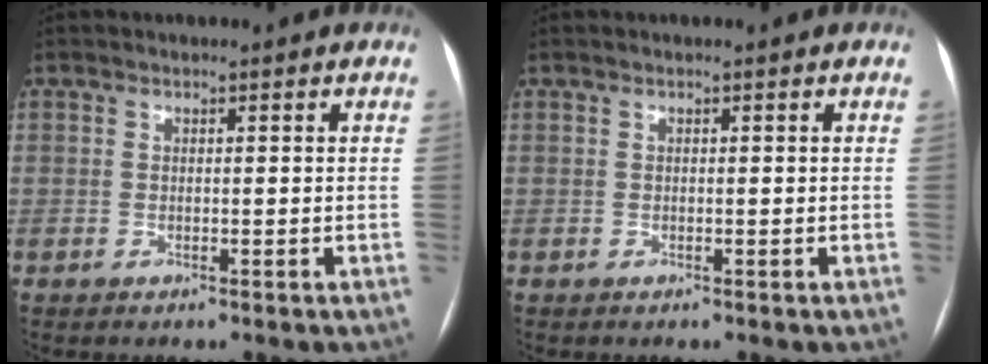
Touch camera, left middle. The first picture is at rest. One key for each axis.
{"total": 0.0}